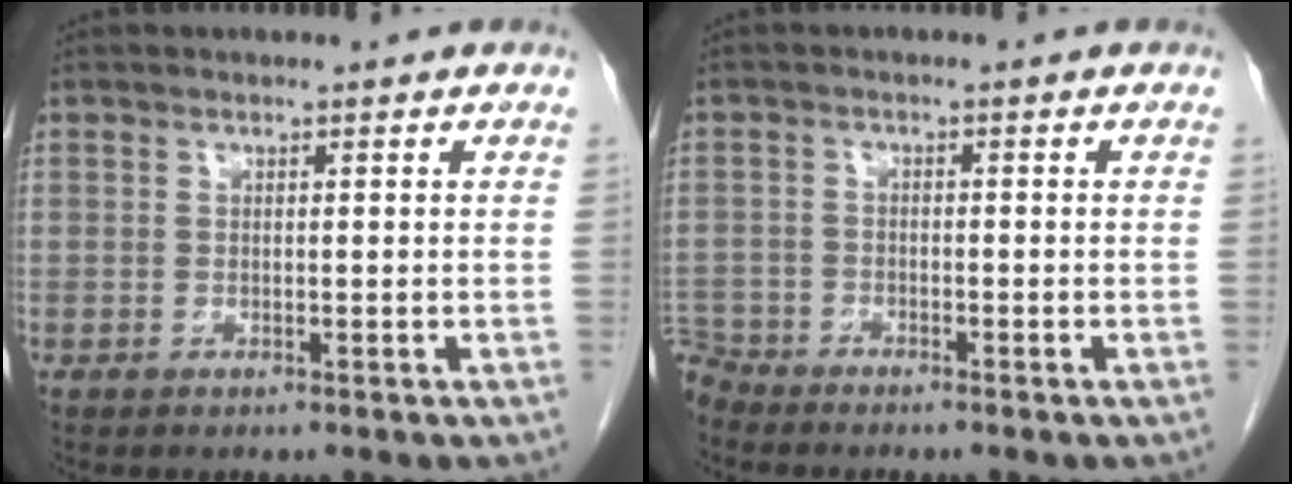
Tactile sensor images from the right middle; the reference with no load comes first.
{"total": 3.6, "force": [-3.5, 0.7, -0.4], "torque": [0.014, -0.009, -0.067]}